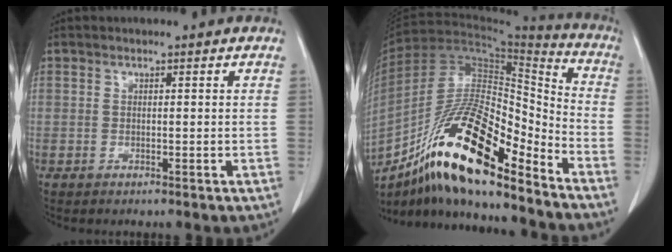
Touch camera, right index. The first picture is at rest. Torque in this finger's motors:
{"motor_torque": [0.74, -0.81, 0.36, 0.05]}